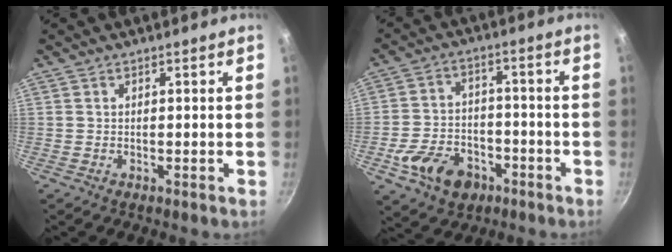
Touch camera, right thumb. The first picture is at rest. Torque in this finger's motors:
{"motor_torque": [1.33, 1.01, 0.94, -0.61, 0.28]}